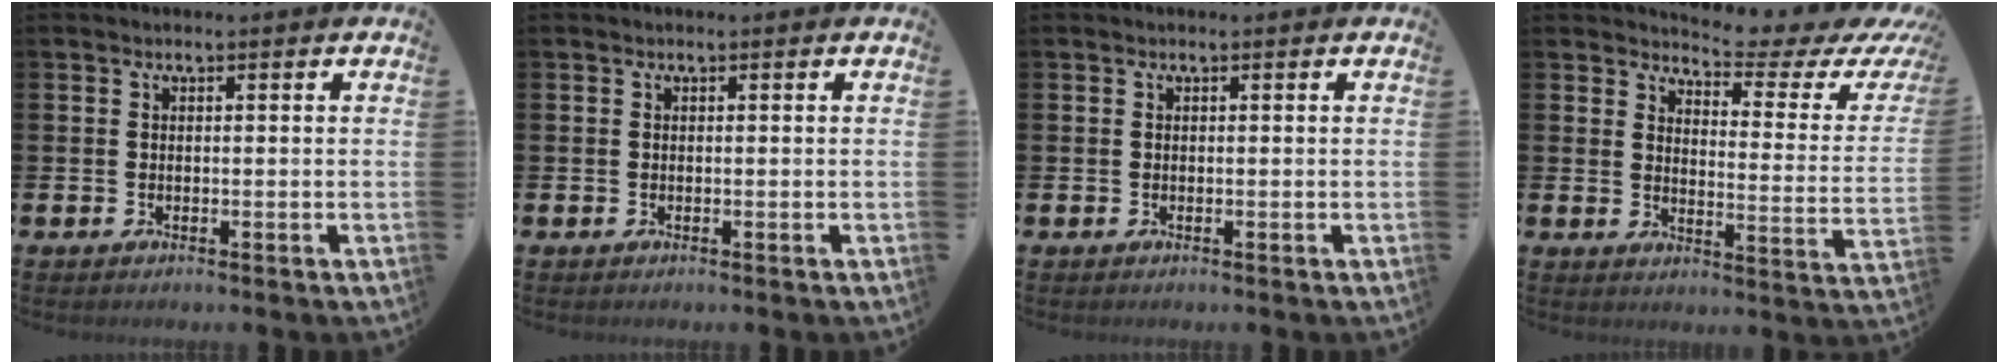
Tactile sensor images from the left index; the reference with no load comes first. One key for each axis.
{"total": 0.0}
{"total": 0.0}
{"total": 4.7, "fx": 4.3, "fy": 0.8, "fz": 1.6, "tx": -0.036, "ty": -0.040, "tz": 0.065}